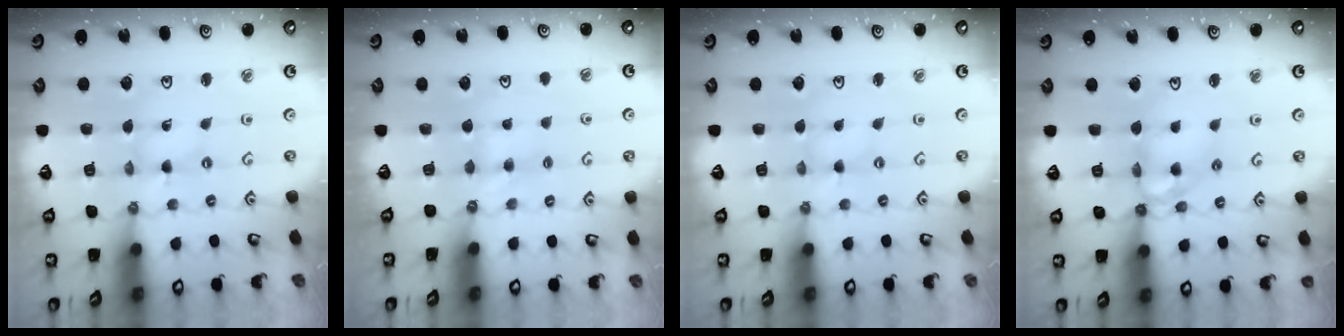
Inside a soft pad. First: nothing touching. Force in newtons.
{"total": 3.8, "press": 3.7, "slide": 0.4}
{"total": 0.0}
{"total": 10.7, "press": 10.6, "slide": 1.0}